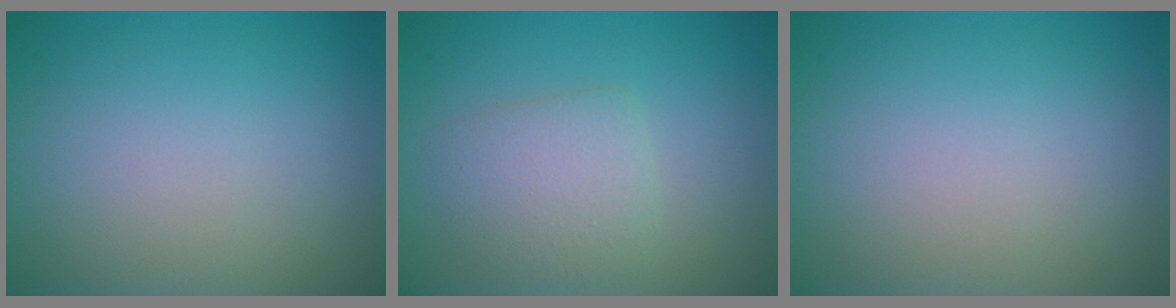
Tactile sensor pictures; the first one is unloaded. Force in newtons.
{"total": 2.9, "press": 2.9, "slide": 0.2}
{"total": 0.0}